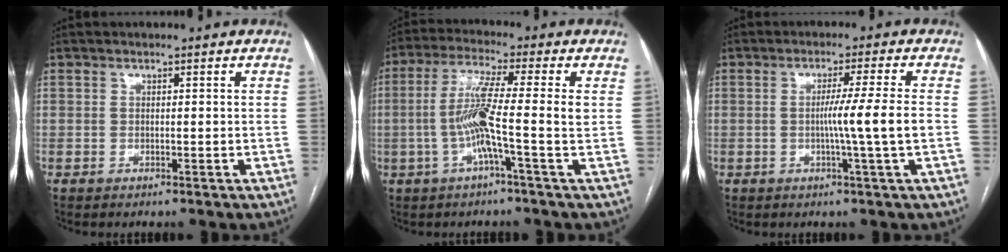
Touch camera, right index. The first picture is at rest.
{"total": 8.4, "force": [-1.1, -0.8, 8.3], "torque": [-0.164, 0.009, -0.027]}
{"total": 6.1, "force": [-0.8, -1.9, 5.8], "torque": [-0.092, -0.006, -0.010]}